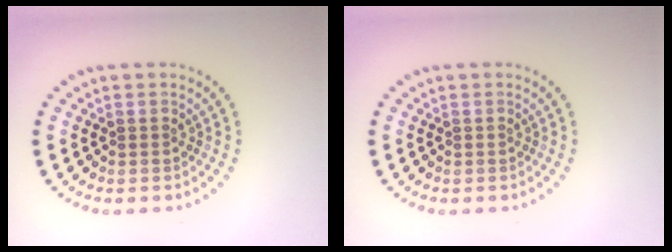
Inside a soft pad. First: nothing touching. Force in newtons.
{"total": 0.0}